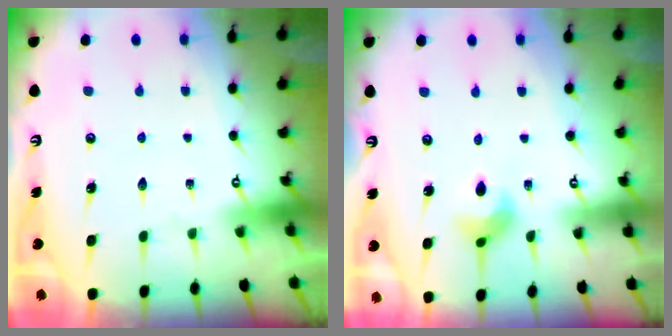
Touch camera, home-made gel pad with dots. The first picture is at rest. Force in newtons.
{"total": 4.9, "press": 4.9, "slide": 0.5}